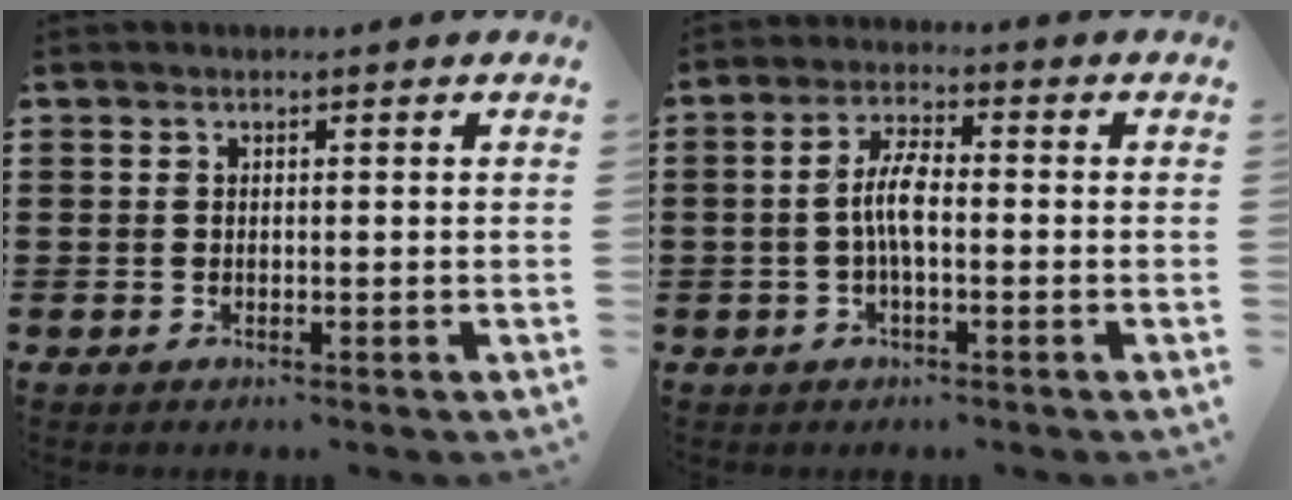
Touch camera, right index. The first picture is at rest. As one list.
[{"total": 5.2, "force": [-0.6, 2.0, 4.8], "torque": [-0.099, 0.002, -0.014]}]